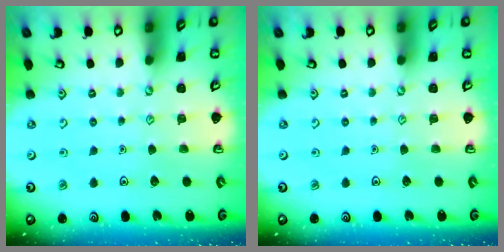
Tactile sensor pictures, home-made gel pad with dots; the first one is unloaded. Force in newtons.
{"total": 0.0}